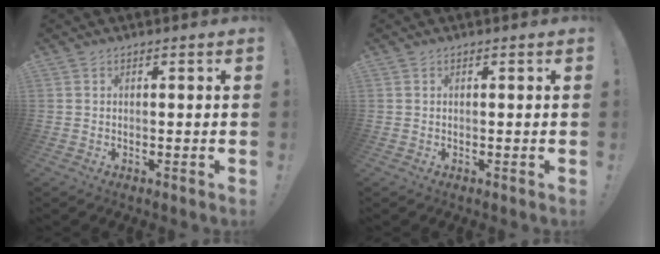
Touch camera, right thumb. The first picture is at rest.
{"total": 0.0}